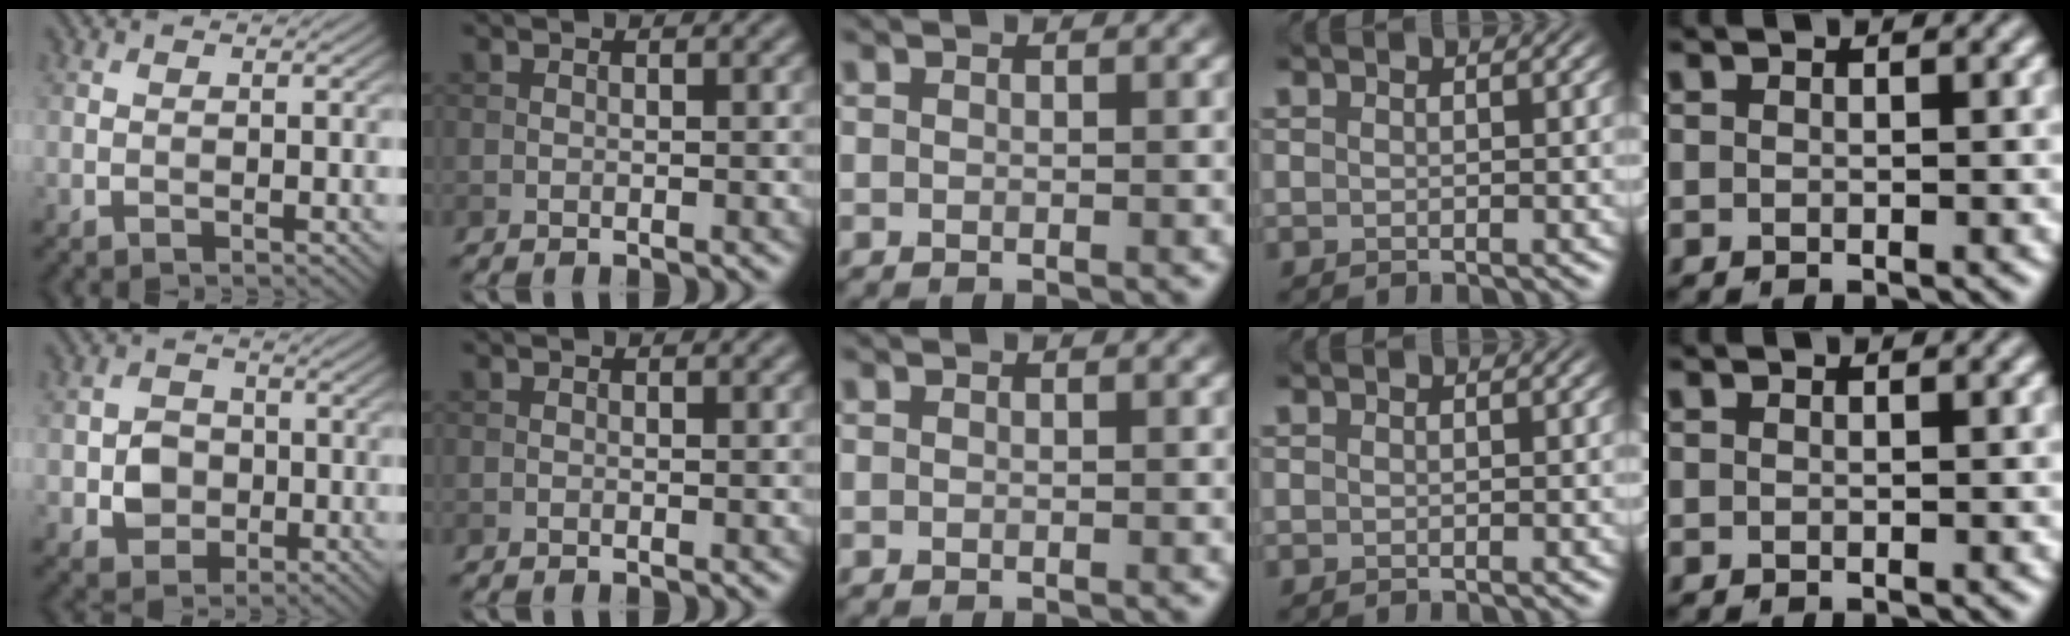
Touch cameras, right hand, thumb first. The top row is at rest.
{"thumb": {"total": 4.3, "force": [-0.9, 3.7, 1.9], "torque": [-0.033, -0.003, -0.020]}}